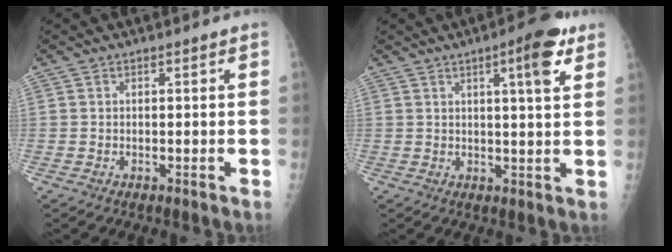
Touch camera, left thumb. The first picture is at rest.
{"total": 7.5, "force": [3.7, 1.5, 6.4], "torque": [-0.083, -0.013, 0.046]}